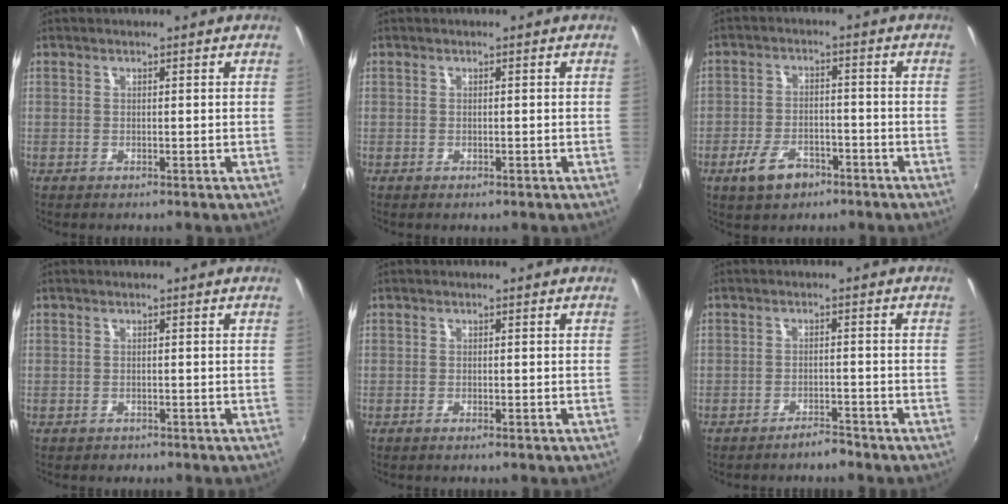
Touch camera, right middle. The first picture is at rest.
{"total": 0.0}
{"total": 7.0, "force": [-4.4, 3.7, 4.1], "torque": [-0.094, 0.003, -0.072]}
{"total": 1.1, "force": [-0.8, 0.8, 0.1], "torque": [-0.007, -0.003, -0.010]}
{"total": 0.7, "force": [-0.6, 0.0, 0.4], "torque": [-0.009, -0.001, -0.010]}
{"total": 2.5, "force": [-2.3, 0.4, 0.7], "torque": [-0.020, 0.001, -0.034]}